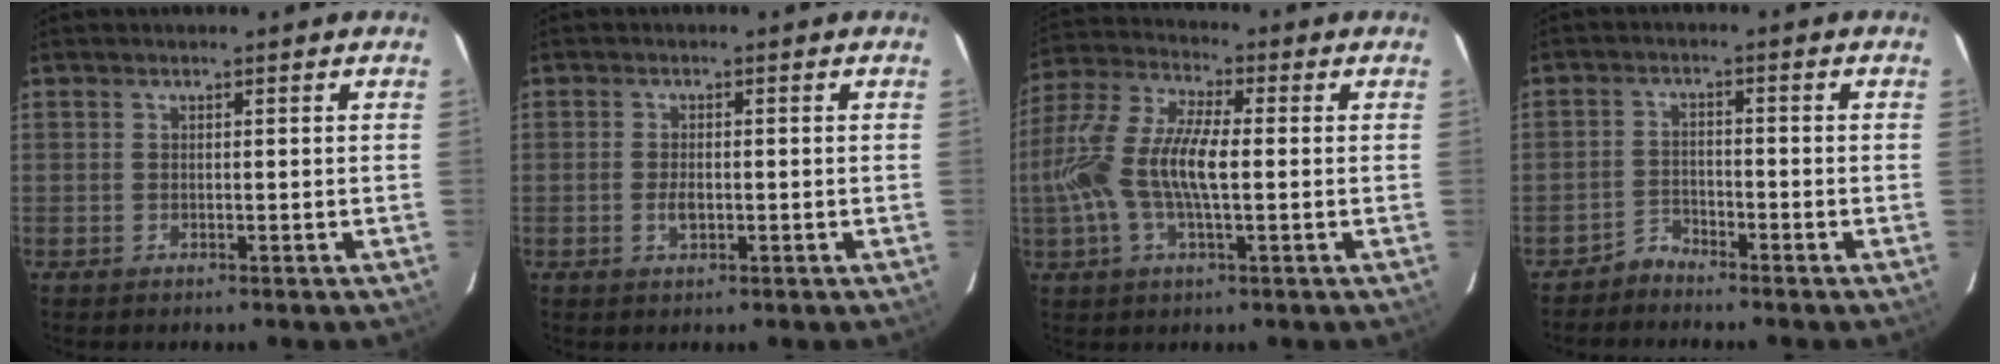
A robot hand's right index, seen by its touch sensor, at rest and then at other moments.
{"total": 2.4, "force": [-0.6, 1.2, 1.9], "torque": [-0.037, -0.001, -0.011]}
{"total": 14.3, "force": [-1.2, 4.6, 13.5], "torque": [-0.282, 0.007, -0.028]}
{"total": 2.6, "force": [-2.5, 0.8, -0.5], "torque": [0.011, 0.006, -0.050]}